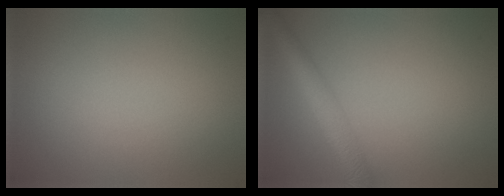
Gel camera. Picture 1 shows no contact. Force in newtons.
{"total": 4.0, "press": 4.0, "slide": 0.1}